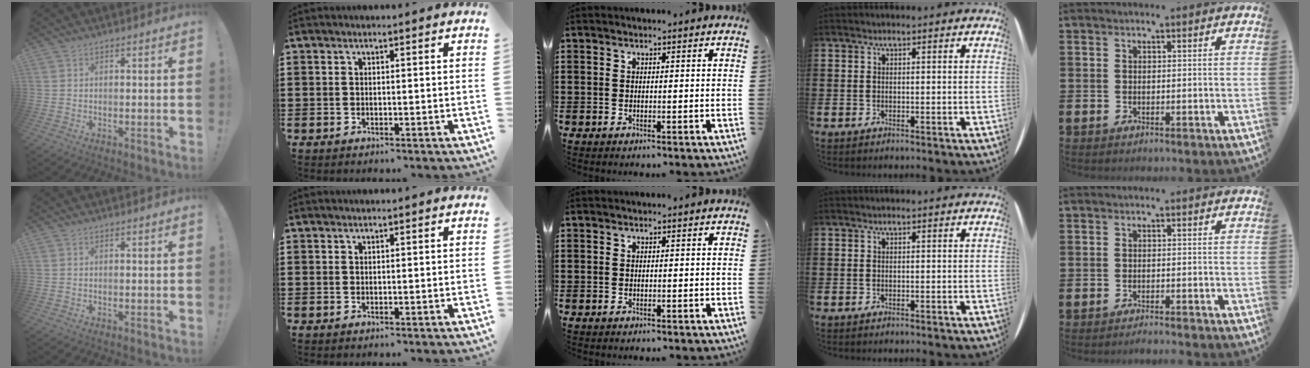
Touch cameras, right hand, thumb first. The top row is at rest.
{"little": {"total": 0.9, "force": [-0.8, -0.1, 0.2], "torque": [-0.004, -0.002, -0.017]}}